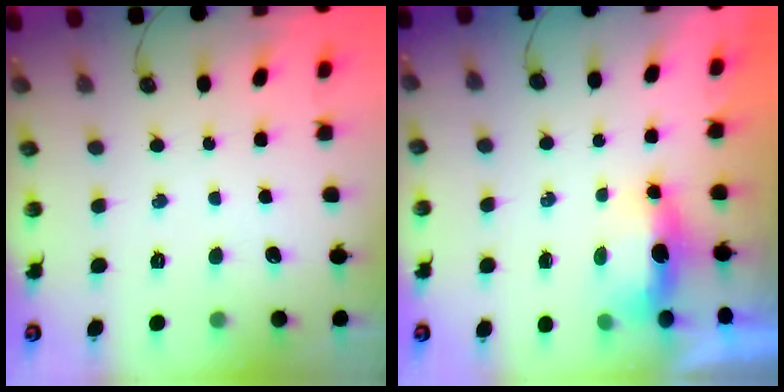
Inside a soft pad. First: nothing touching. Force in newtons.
{"total": 14.7, "press": 7.2, "slide": 12.8}